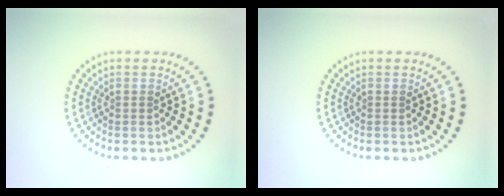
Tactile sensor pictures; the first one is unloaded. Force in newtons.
{"total": 0.0}